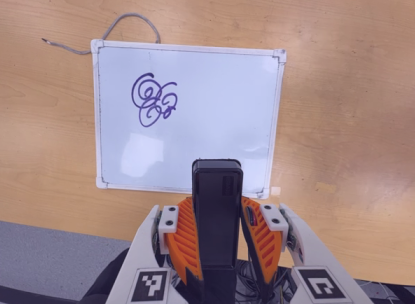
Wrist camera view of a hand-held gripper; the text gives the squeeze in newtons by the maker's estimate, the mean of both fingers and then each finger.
{"total": 4.6, "left": 3.3, "right": 6.0}